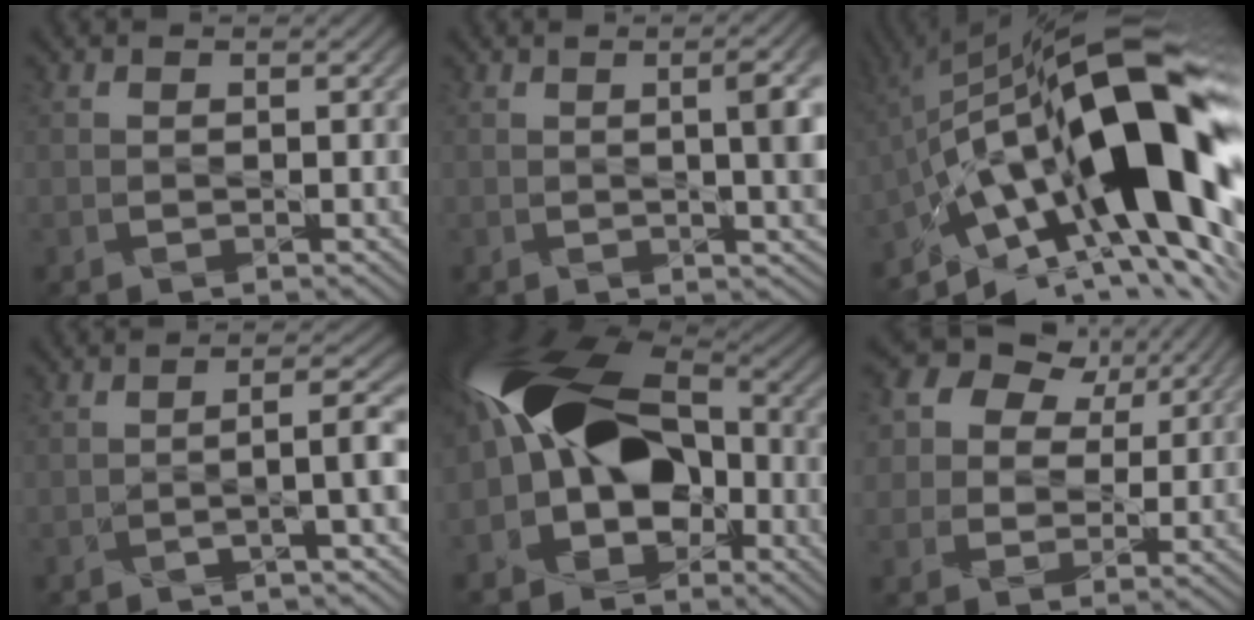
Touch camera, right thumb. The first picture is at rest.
{"total": 6.2, "force": [0.3, 1.9, 5.9], "torque": [-0.060, 0.009, 0.007]}
{"total": 19.2, "force": [-3.0, 8.1, 17.2], "torque": [-0.277, 0.021, -0.071]}
{"total": 3.6, "force": [-1.4, 0.5, 3.3], "torque": [-0.039, 0.010, -0.042]}
{"total": 14.6, "force": [-2.0, 10.0, 10.5], "torque": [-0.197, 0.014, -0.053]}
{"total": 9.7, "force": [5.7, 7.0, 3.5], "torque": [-0.105, 0.032, 0.092]}